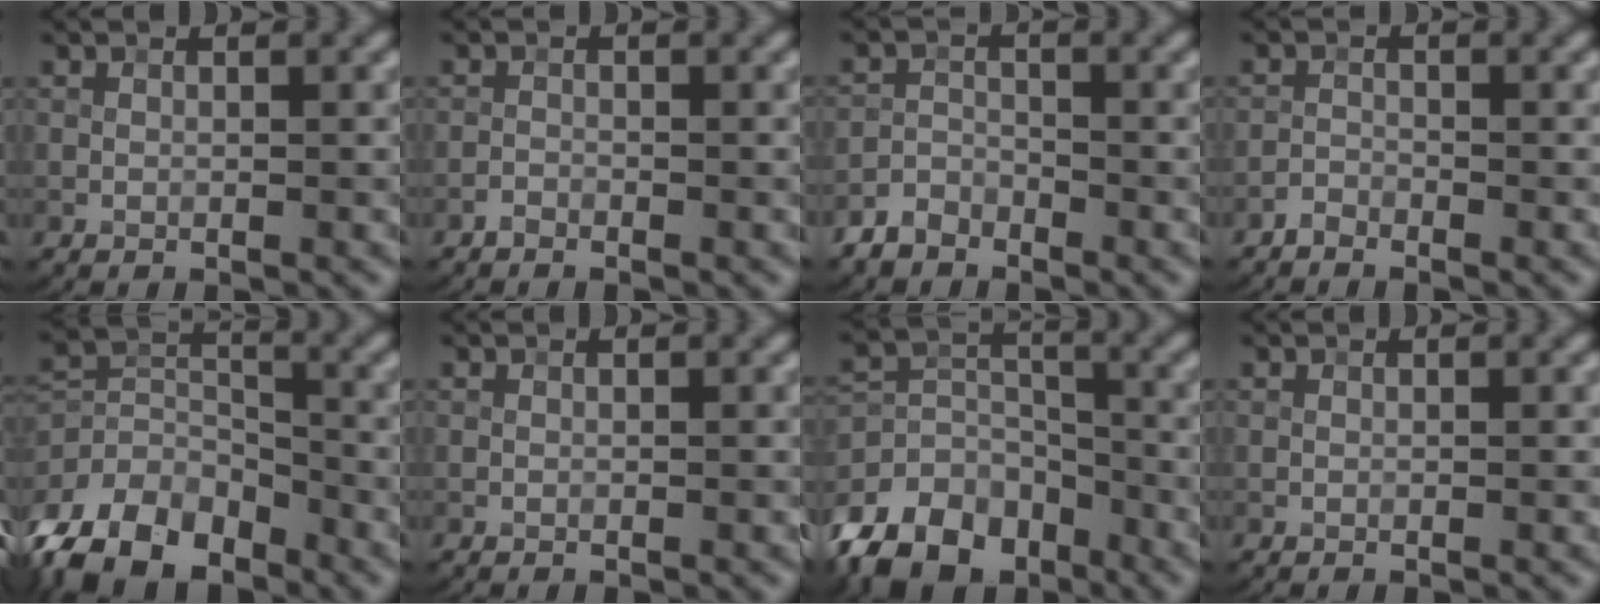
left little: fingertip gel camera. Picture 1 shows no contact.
{"total": 0.7, "force": [-0.7, 0.2, -0.1], "torque": [0.005, -0.001, -0.015]}
{"total": 2.1, "force": [-1.9, 0.9, 0.0], "torque": [0.005, 0.005, -0.043]}
{"total": 1.1, "force": [-1.1, 0.3, -0.1], "torque": [0.007, 0.002, -0.025]}
{"total": 9.8, "force": [-7.2, 5.1, 4.3], "torque": [-0.077, -0.002, -0.140]}
{"total": 0.0}
{"total": 9.2, "force": [-6.8, 5.1, 3.7], "torque": [-0.061, -0.003, -0.130]}
{"total": 0.0}